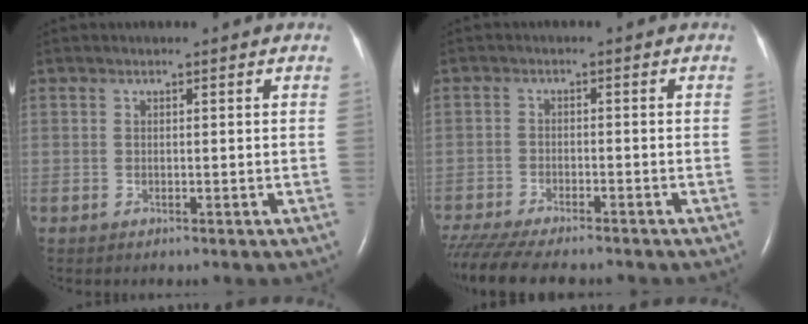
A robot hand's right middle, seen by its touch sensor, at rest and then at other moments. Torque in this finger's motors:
{"motor_torque": [1.00, -0.95, 0.14, 0.04]}